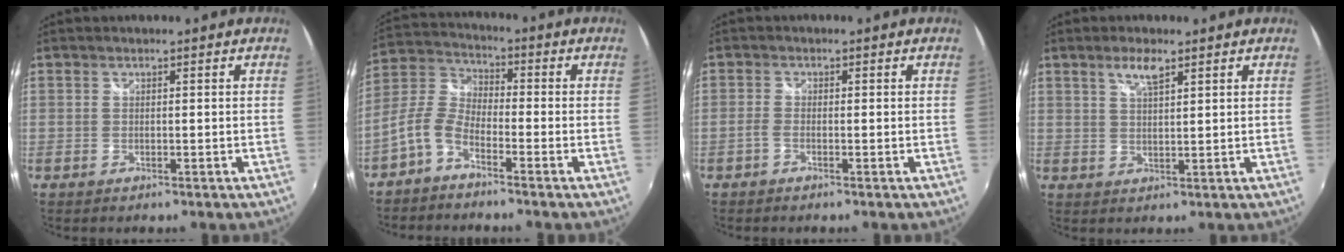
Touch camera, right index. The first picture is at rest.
{"total": 6.0, "force": [-3.8, 2.8, 3.7], "torque": [-0.091, 0.018, -0.087]}
{"total": 1.1, "force": [-0.8, 0.3, 0.7], "torque": [-0.022, 0.001, -0.022]}
{"total": 3.8, "force": [2.4, 1.0, 2.7], "torque": [-0.048, 0.003, 0.044]}